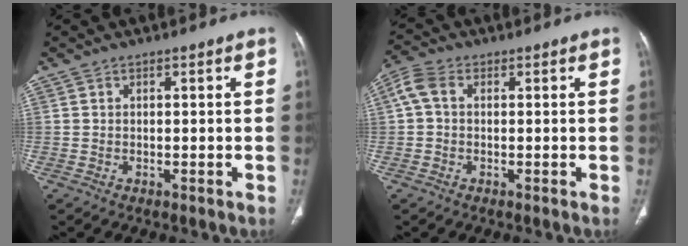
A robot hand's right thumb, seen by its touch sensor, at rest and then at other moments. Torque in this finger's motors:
{"motor_torque": [0.51, 0.49, 0.08, -0.10, 0.09]}